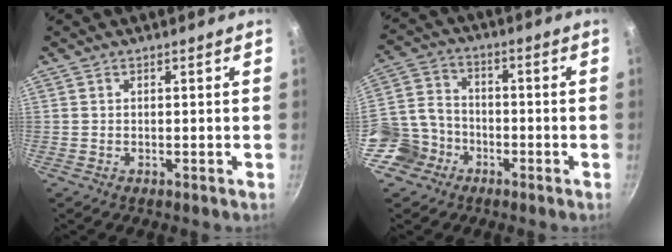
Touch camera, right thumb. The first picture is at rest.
{"total": 9.7, "force": [-4.8, 8.0, 2.8], "torque": [-0.025, 0.048, -0.102]}